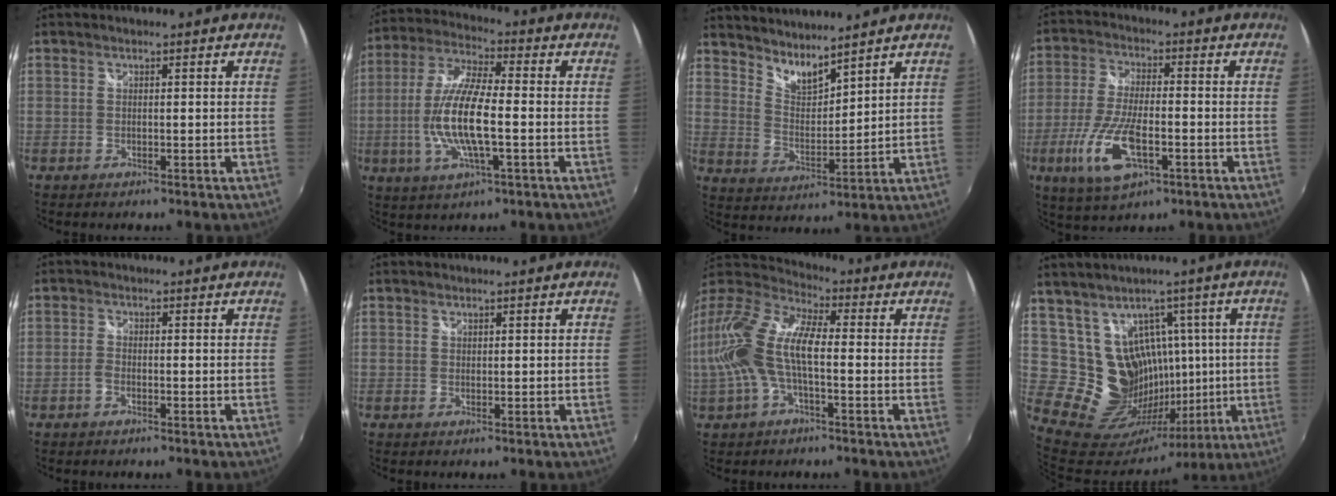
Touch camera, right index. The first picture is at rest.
{"total": 13.5, "force": [-2.2, 3.4, 12.9], "torque": [-0.263, -0.003, -0.043]}
{"total": 7.2, "force": [6.6, 1.3, 2.6], "torque": [-0.039, -0.007, 0.123]}
{"total": 12.4, "force": [-4.6, 4.3, 10.7], "torque": [-0.229, -0.017, -0.086]}
{"total": 1.5, "force": [-0.9, 0.7, 1.1], "torque": [-0.030, 0.001, -0.020]}
{"total": 0.0}
{"total": 16.8, "force": [-1.1, 7.0, 15.2], "torque": [-0.301, 0.006, -0.029]}
{"total": 15.3, "force": [4.6, 13.7, 5.2], "torque": [-0.111, 0.012, 0.106]}